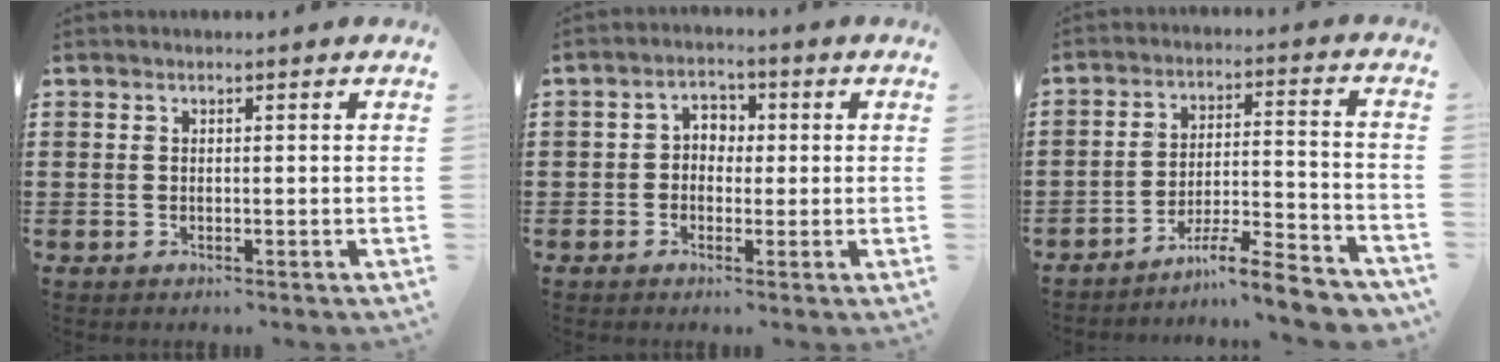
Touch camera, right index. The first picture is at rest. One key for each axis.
{"total": 2.7, "fx": -0.5, "fy": 2.4, "fz": 1.2, "tx": -0.033, "ty": 0.013, "tz": -0.015}
{"total": 7.9, "fx": -6.9, "fy": 0.5, "fz": 3.8, "tx": -0.053, "ty": 0.006, "tz": -0.130}